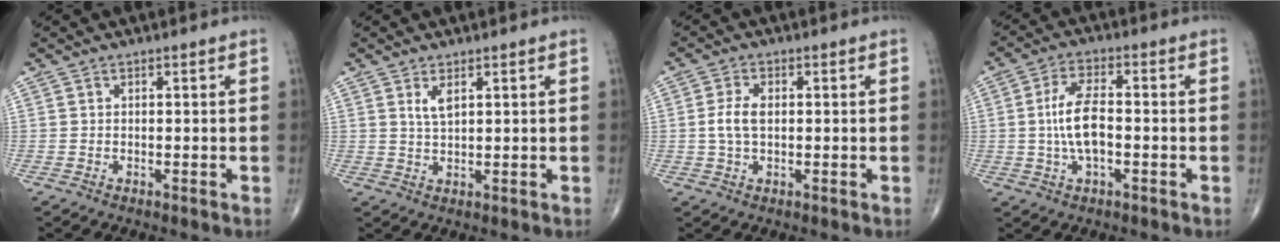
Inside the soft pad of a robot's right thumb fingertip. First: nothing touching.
{"total": 2.7, "force": [1.3, 1.0, 2.1], "torque": [-0.042, -0.008, 0.030]}
{"total": 4.3, "force": [0.2, 2.4, 3.6], "torque": [-0.081, 0.005, 0.001]}
{"total": 8.2, "force": [-0.6, 3.5, 7.4], "torque": [-0.149, 0.014, -0.015]}